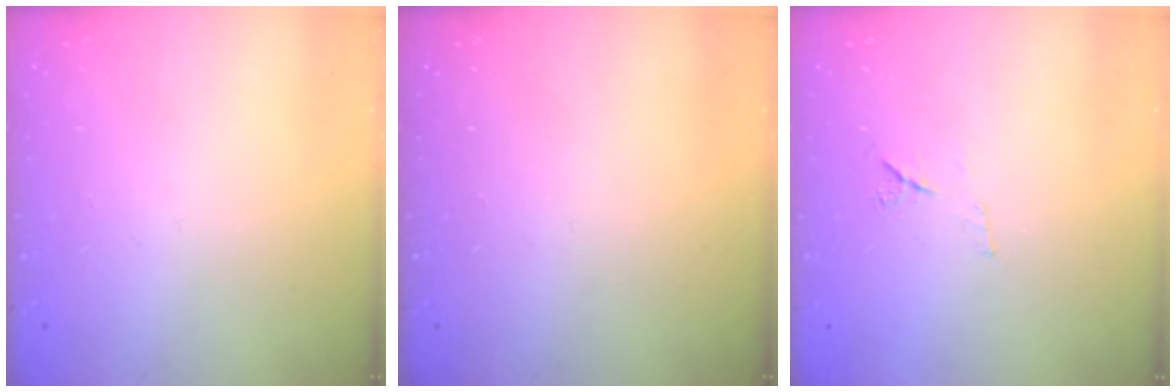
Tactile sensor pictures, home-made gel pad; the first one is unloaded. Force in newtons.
{"total": 0.0}
{"total": 6.2, "press": 6.2, "slide": 0.9}